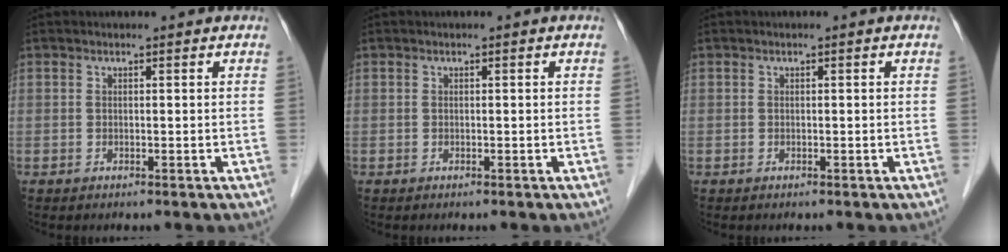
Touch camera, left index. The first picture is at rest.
{"total": 0.0}
{"total": 0.0}